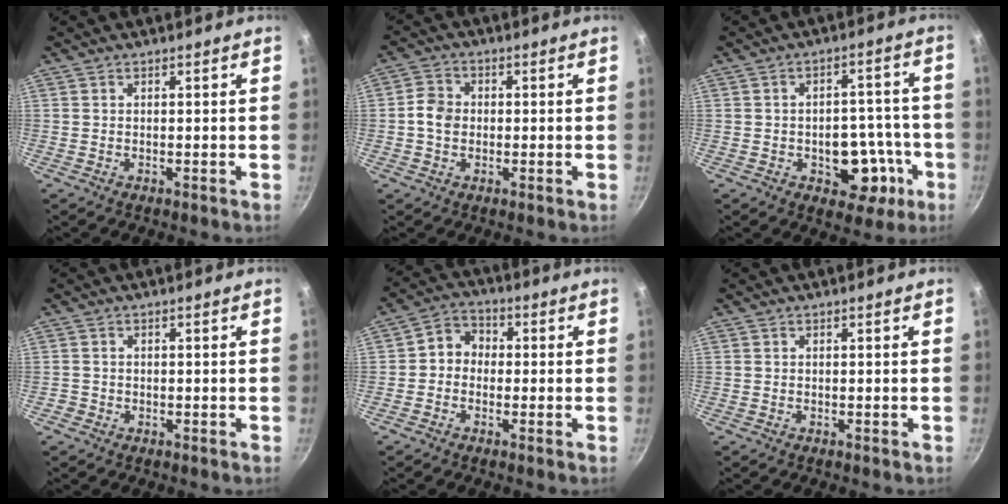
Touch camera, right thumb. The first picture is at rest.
{"total": 4.7, "force": [-0.3, 3.9, 2.6], "torque": [-0.040, 0.010, -0.015]}
{"total": 11.4, "force": [-3.8, 7.5, 7.7], "torque": [-0.056, 0.031, -0.042]}
{"total": 0.9, "force": [-0.3, 0.9, 0.2], "torque": [-0.002, 0.002, -0.006]}
{"total": 5.4, "force": [-0.4, 4.6, 2.7], "torque": [-0.016, 0.018, -0.026]}
{"total": 0.0}